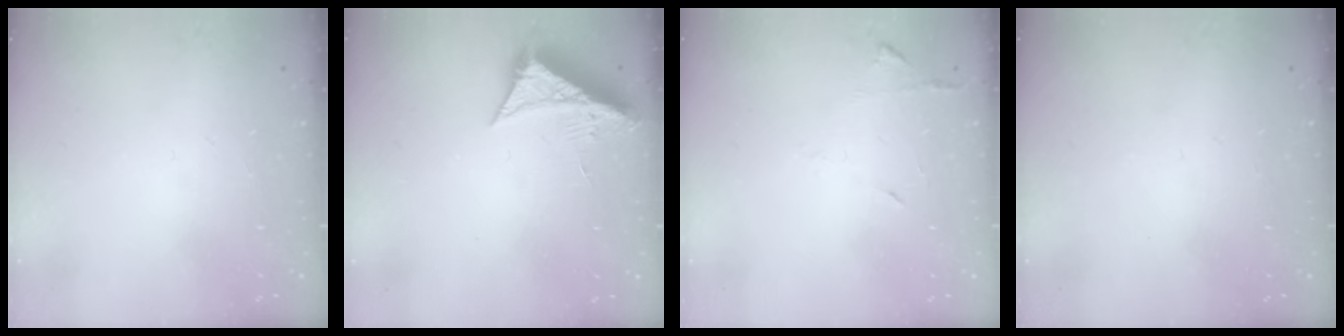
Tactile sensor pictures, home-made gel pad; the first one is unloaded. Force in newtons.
{"total": 7.3, "press": 7.3, "slide": 0.2}
{"total": 5.8, "press": 5.8, "slide": 0.7}
{"total": 0.0}